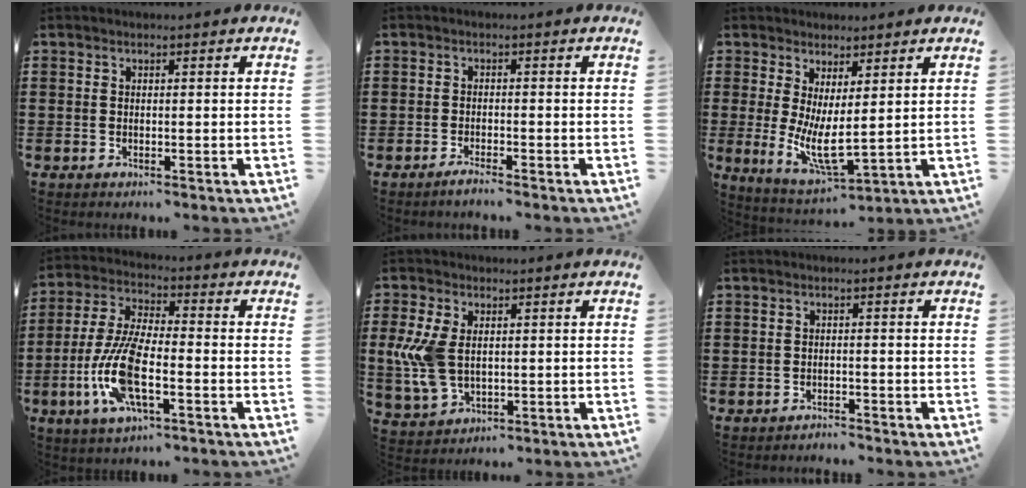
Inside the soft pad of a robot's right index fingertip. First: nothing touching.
{"total": 1.5, "force": [-1.4, -0.2, 0.6], "torque": [-0.011, -0.005, -0.024]}
{"total": 6.8, "force": [0.9, 2.3, 6.3], "torque": [-0.116, -0.023, 0.018]}
{"total": 11.2, "force": [-3.5, 3.7, 9.9], "torque": [-0.230, -0.014, -0.069]}
{"total": 7.4, "force": [0.5, 4.7, 5.7], "torque": [-0.147, 0.001, 0.005]}
{"total": 1.4, "force": [-1.4, -0.1, -0.2], "torque": [-0.001, 0.001, -0.031]}